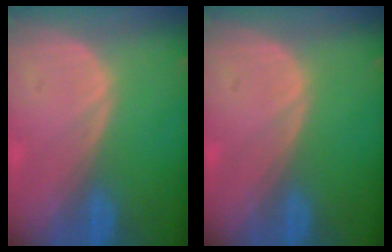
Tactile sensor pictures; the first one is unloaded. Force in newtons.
{"total": 0.0}